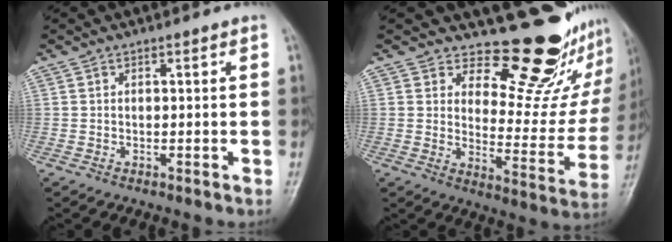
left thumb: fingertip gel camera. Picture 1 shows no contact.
{"total": 17.3, "force": [14.5, 6.4, 6.9], "torque": [-0.029, -0.144, 0.185]}